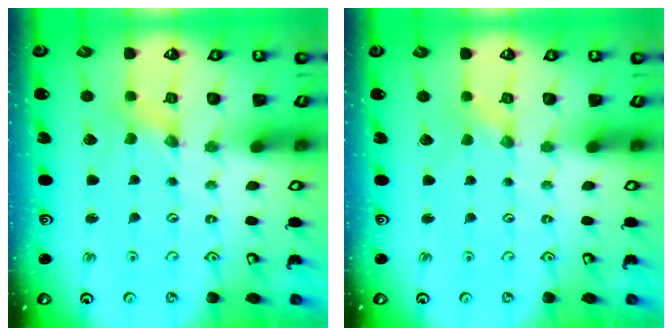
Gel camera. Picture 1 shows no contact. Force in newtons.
{"total": 0.0}